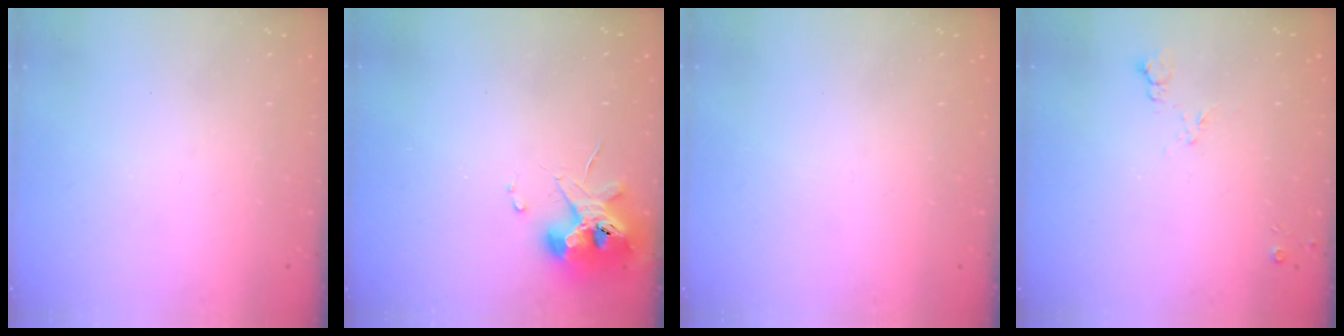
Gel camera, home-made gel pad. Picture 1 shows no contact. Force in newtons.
{"total": 10.9, "press": 10.8, "slide": 1.6}
{"total": 0.0}
{"total": 4.6, "press": 4.5, "slide": 0.9}